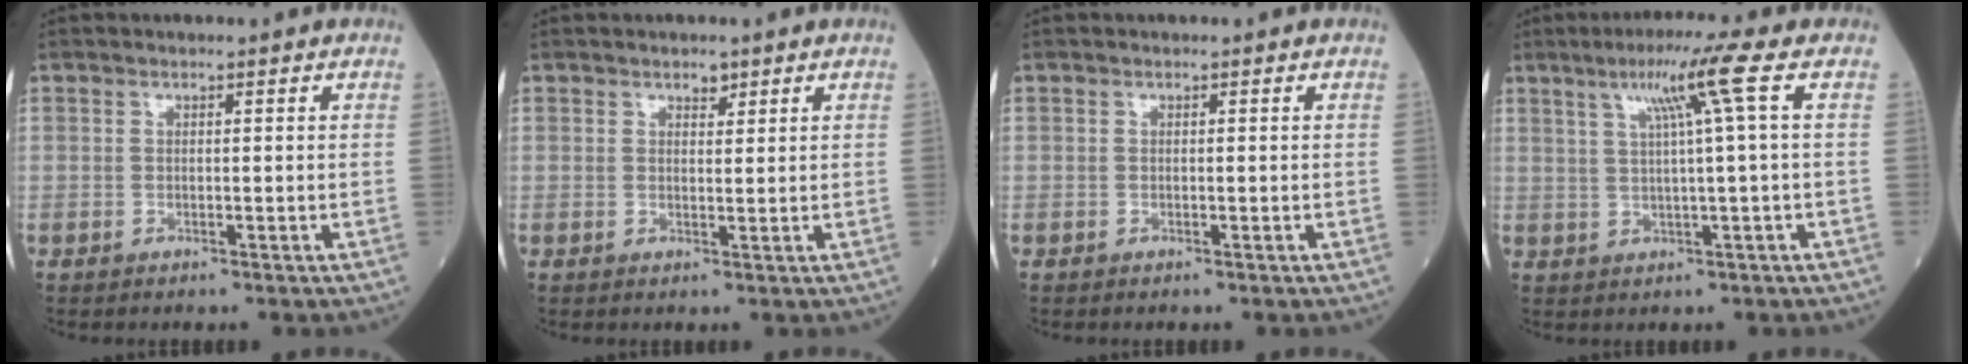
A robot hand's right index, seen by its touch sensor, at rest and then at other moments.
{"total": 2.0, "force": [1.4, 1.1, 1.0], "torque": [-0.024, 0.001, 0.026]}
{"total": 0.0}
{"total": 7.4, "force": [2.7, -1.5, 6.7], "torque": [-0.120, 0.011, 0.050]}